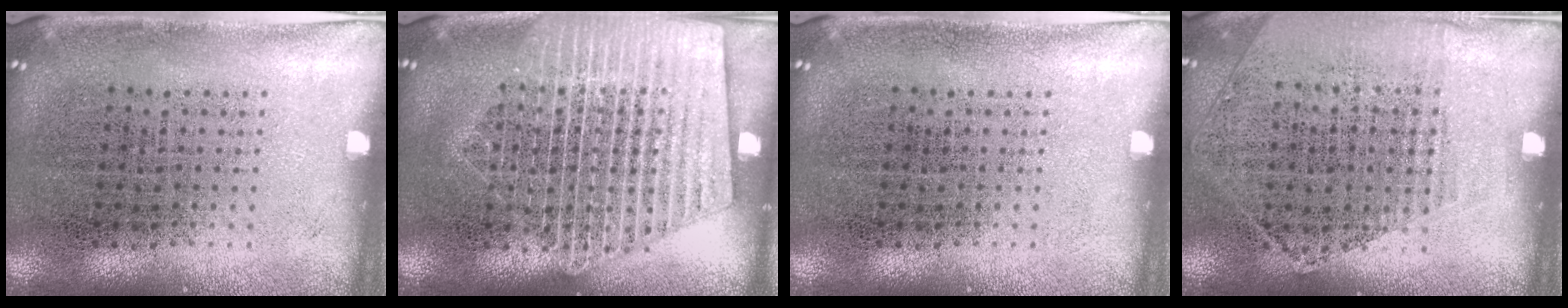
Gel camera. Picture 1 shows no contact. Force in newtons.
{"total": 2.3, "press": 2.2, "slide": 0.2}
{"total": 0.0}
{"total": 1.2, "press": 1.0, "slide": 0.7}